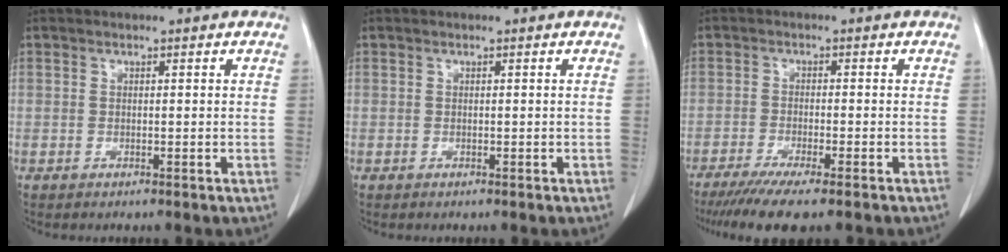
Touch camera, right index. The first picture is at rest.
{"total": 0.0}
{"total": 8.6, "force": [-6.6, 0.2, 5.4], "torque": [-0.080, -0.020, -0.105]}